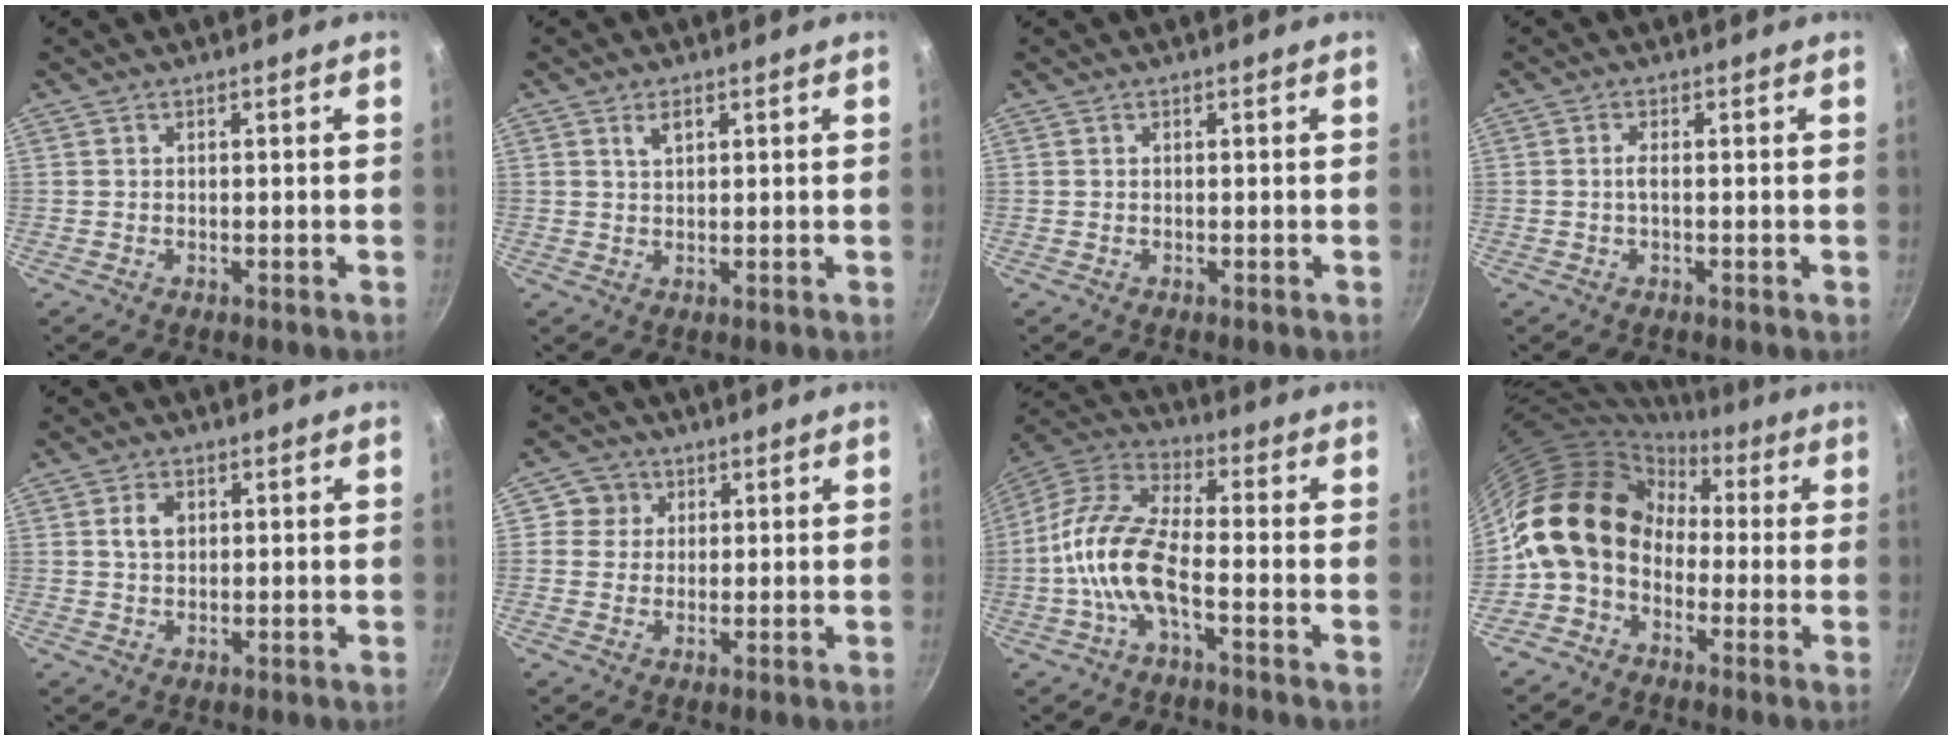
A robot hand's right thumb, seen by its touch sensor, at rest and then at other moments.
{"total": 2.4, "force": [1.2, 1.2, 1.6], "torque": [-0.022, -0.001, 0.022]}
{"total": 0.0}
{"total": 1.5, "force": [-0.2, 0.2, 1.5], "torque": [-0.035, 0.003, -0.007]}
{"total": 3.6, "force": [0.9, 2.5, 2.4], "torque": [-0.032, 0.001, 0.016]}
{"total": 4.3, "force": [1.2, 4.1, 0.4], "torque": [0.035, 0.005, 0.011]}
{"total": 12.8, "force": [-3.6, 4.9, 11.3], "torque": [-0.227, 0.039, -0.088]}
{"total": 14.5, "force": [-0.9, 11.7, 8.5], "torque": [-0.119, 0.043, -0.039]}